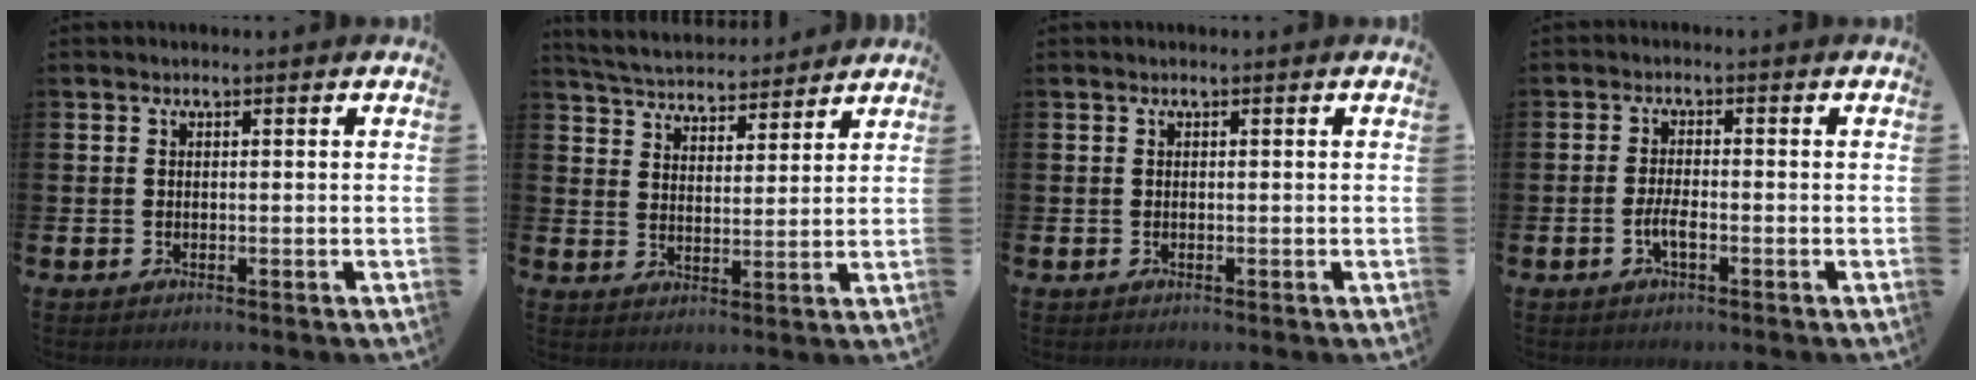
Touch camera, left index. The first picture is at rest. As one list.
[{"total": 5.1, "force": [5.0, 1.1, 0.3], "torque": [-0.027, -0.033, 0.087]}, {"total": 0.0}, {"total": 2.5, "force": [-1.0, 0.8, 2.1], "torque": [-0.042, 0.004, -0.018]}]